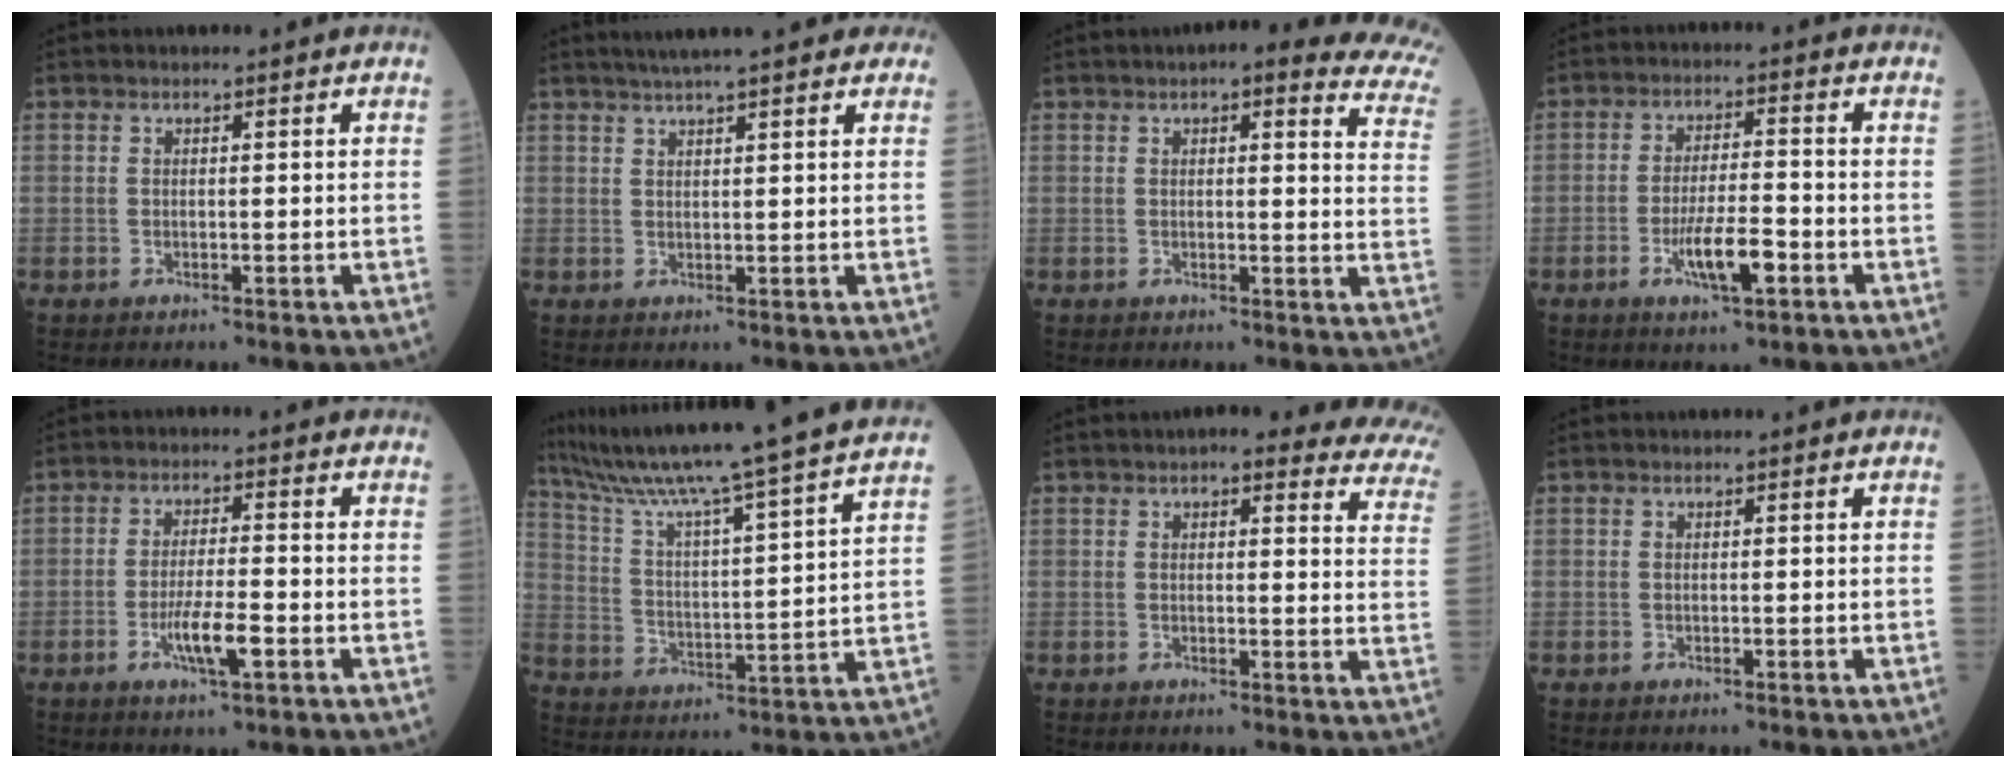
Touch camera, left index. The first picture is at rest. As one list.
[{"total": 10.7, "force": [8.6, 1.6, 6.1], "torque": [-0.086, 0.033, 0.110]}, {"total": 16.0, "force": [12.6, 3.3, 9.4], "torque": [-0.097, -0.013, 0.114]}, {"total": 6.9, "force": [-2.9, 1.3, 6.1], "torque": [-0.118, -0.005, -0.051]}, {"total": 5.7, "force": [-2.3, 0.7, 5.2], "torque": [-0.102, -0.006, -0.042]}, {"total": 25.7, "force": [22.3, -2.6, 12.6], "torque": [-0.219, -0.043, 0.318]}, {"total": 18.3, "force": [16.2, 3.8, 7.6], "torque": [-0.062, -0.033, 0.153]}, {"total": 0.0}]